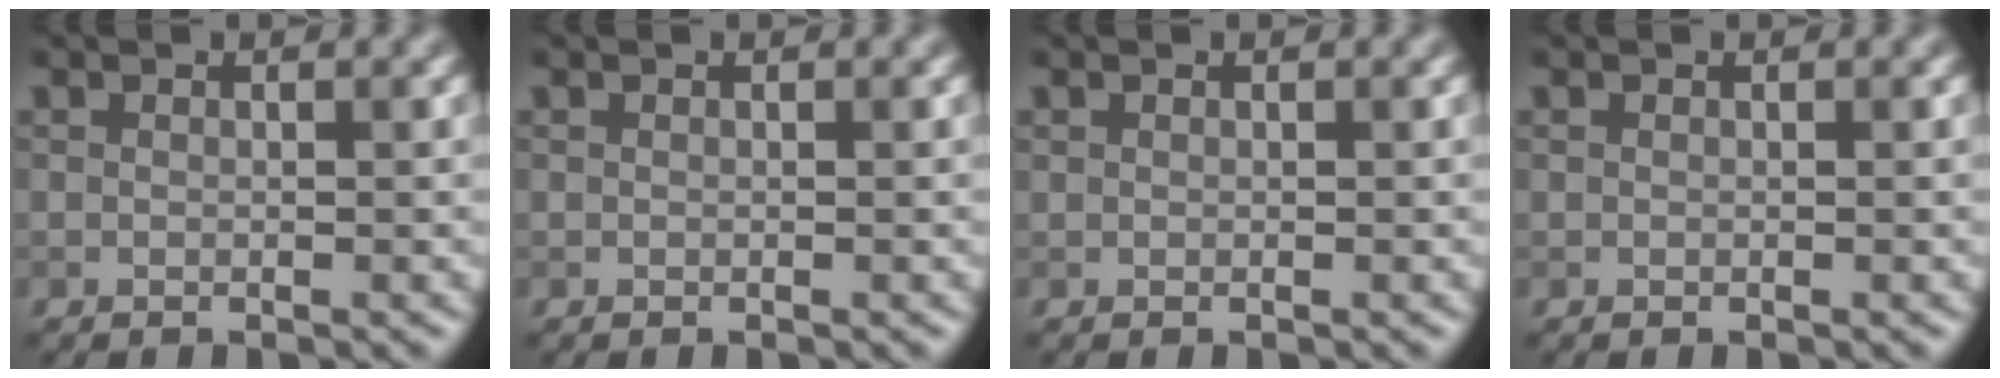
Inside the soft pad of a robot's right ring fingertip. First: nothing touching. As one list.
[{"total": 0.0}, {"total": 0.0}, {"total": 0.0}]